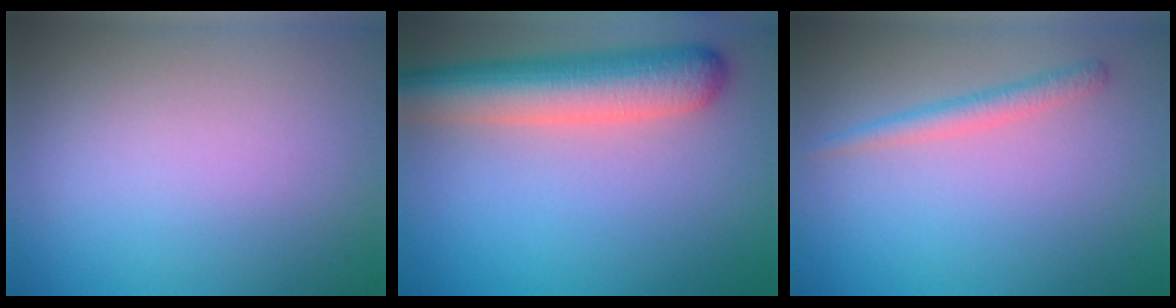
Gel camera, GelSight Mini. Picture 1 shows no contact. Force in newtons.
{"total": 7.4, "press": 7.4, "slide": 0.5}
{"total": 1.8, "press": 1.8, "slide": 0.1}